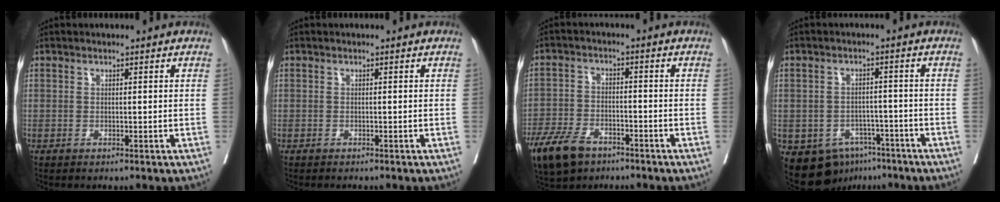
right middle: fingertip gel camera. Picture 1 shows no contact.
{"total": 0.8, "force": [-0.7, 0.1, 0.3], "torque": [-0.002, -0.001, -0.014]}
{"total": 9.3, "force": [-6.4, 4.6, 5.0], "torque": [-0.101, -0.010, -0.116]}
{"total": 8.1, "force": [-5.1, 5.7, 2.6], "torque": [-0.036, 0.013, -0.067]}